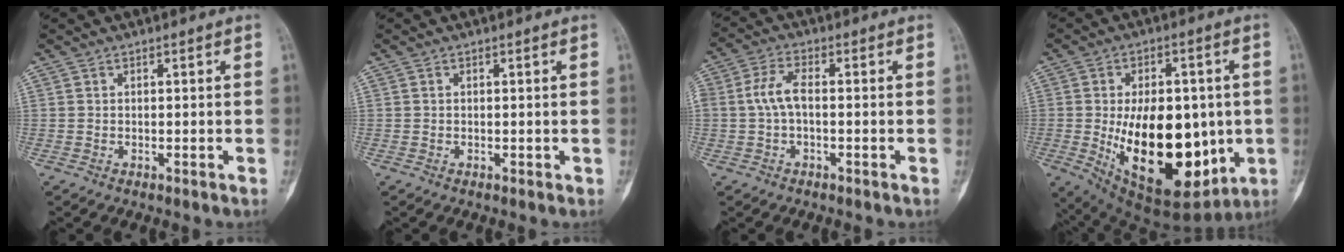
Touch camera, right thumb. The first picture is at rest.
{"total": 0.0}
{"total": 5.5, "force": [-0.3, 2.8, 4.7], "torque": [-0.107, 0.019, -0.010]}
{"total": 24.4, "force": [-2.7, 13.4, 20.2], "torque": [-0.295, -0.021, -0.009]}